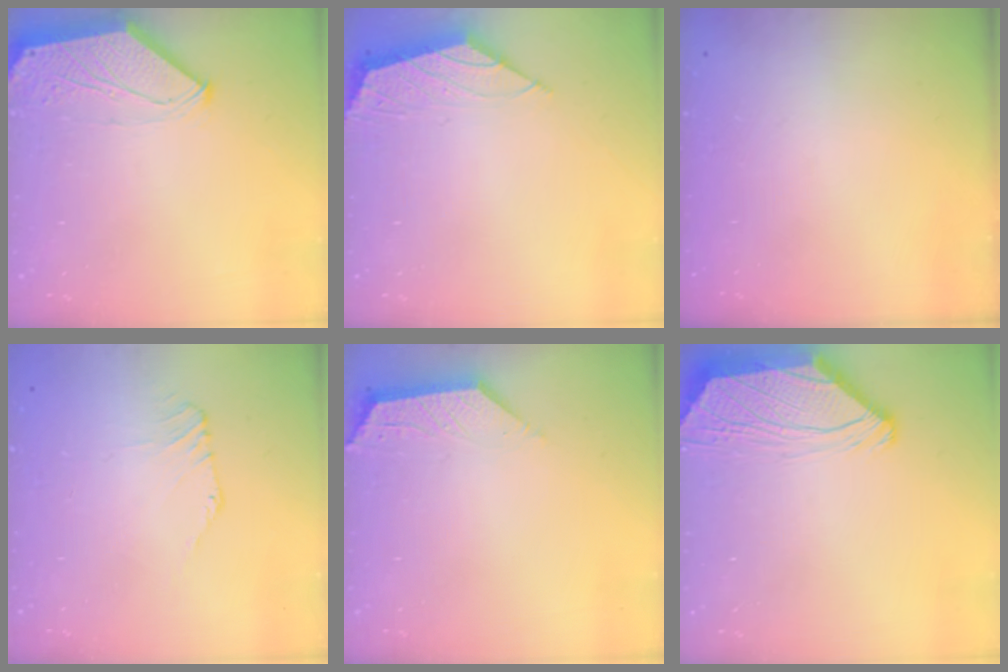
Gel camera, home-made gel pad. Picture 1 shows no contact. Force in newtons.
{"total": 2.2, "press": 2.1, "slide": 0.5}
{"total": 0.0}
{"total": 1.3, "press": 1.2, "slide": 0.3}
{"total": 2.9, "press": 2.9, "slide": 0.5}
{"total": 3.2, "press": 3.1, "slide": 0.7}